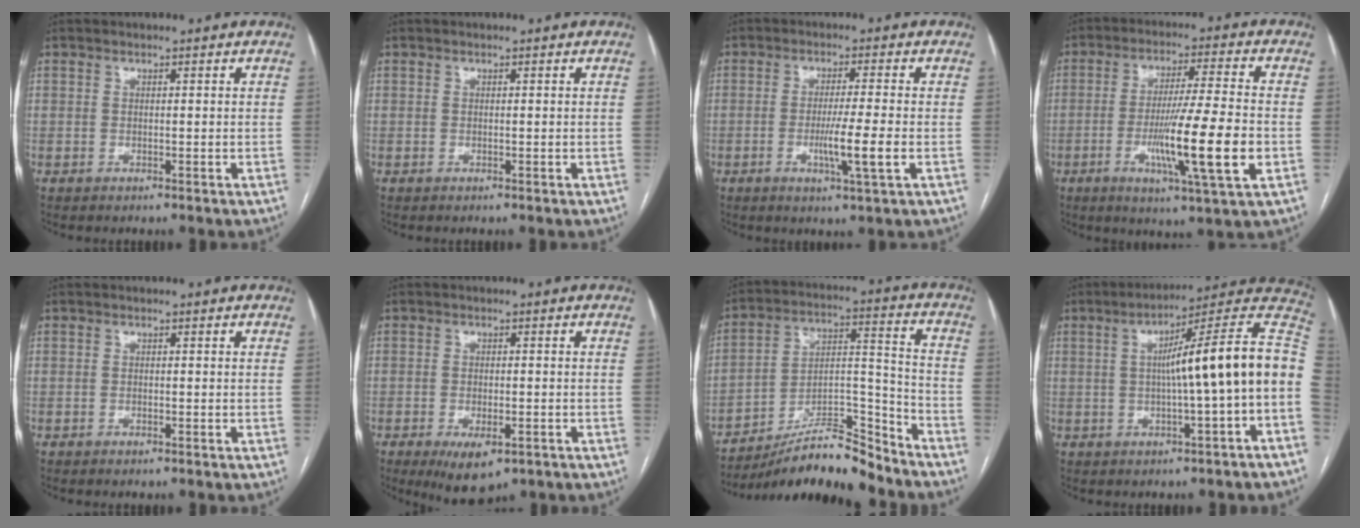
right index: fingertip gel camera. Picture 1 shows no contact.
{"total": 0.0}
{"total": 6.4, "force": [-1.6, -0.6, 6.1], "torque": [-0.107, -0.014, -0.029]}
{"total": 14.2, "force": [-3.7, -0.2, 13.7], "torque": [-0.241, -0.020, -0.066]}
{"total": 0.5, "force": [-0.4, 0.1, 0.3], "torque": [-0.008, -0.001, -0.005]}
{"total": 6.5, "force": [-3.5, 2.6, 4.8], "torque": [-0.079, -0.011, -0.047]}
{"total": 15.4, "force": [-14.3, 1.8, 5.4], "torque": [-0.084, 0.045, -0.245]}
{"total": 16.2, "force": [-0.5, -0.2, 16.2], "torque": [-0.223, 0.039, -0.013]}